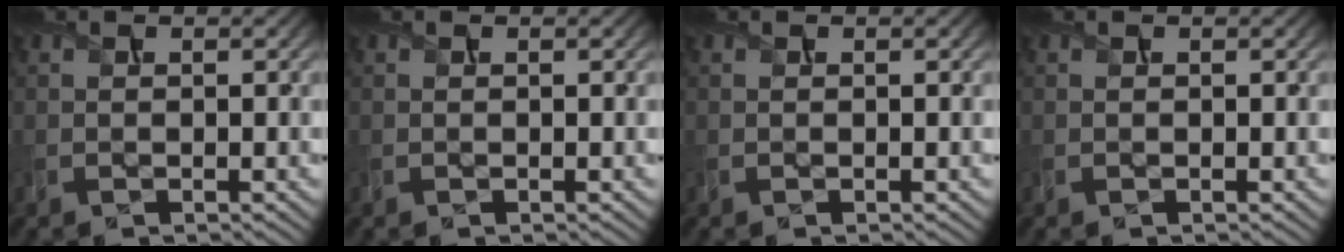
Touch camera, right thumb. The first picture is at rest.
{"total": 0.0}
{"total": 0.0}
{"total": 0.0}